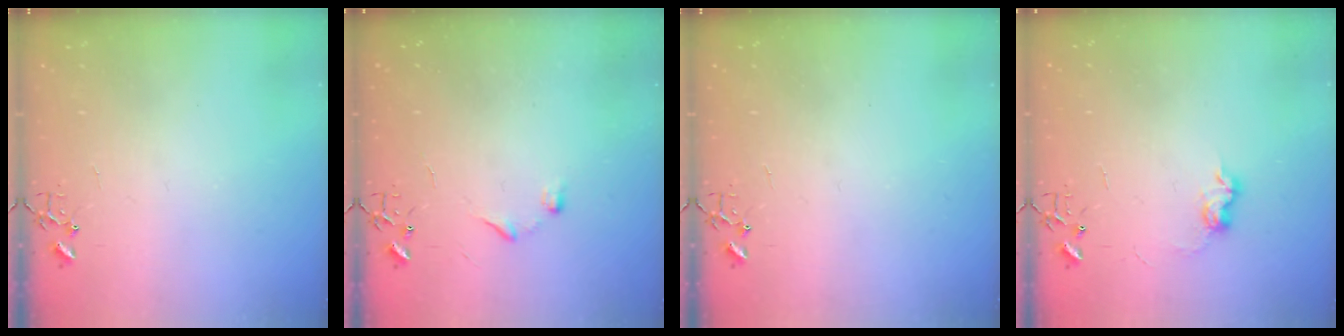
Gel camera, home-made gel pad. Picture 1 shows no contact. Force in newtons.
{"total": 6.7, "press": 6.7, "slide": 0.7}
{"total": 0.0}
{"total": 7.4, "press": 7.4, "slide": 0.4}